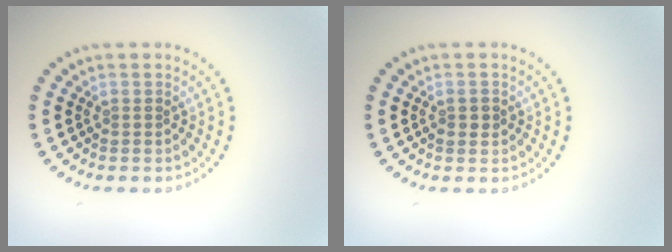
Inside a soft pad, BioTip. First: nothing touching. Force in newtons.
{"total": 1.2, "press": 1.2, "slide": 0.1}